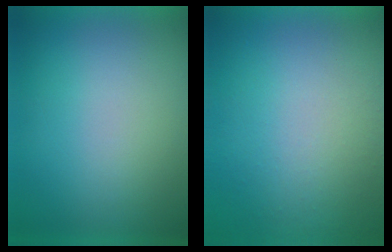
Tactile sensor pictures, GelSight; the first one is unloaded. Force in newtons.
{"total": 9.5}